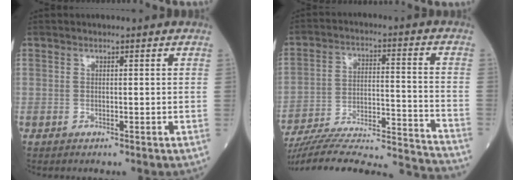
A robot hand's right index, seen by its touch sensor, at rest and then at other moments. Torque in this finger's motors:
{"motor_torque": [0.60, -1.54, 0.72, 0.21]}